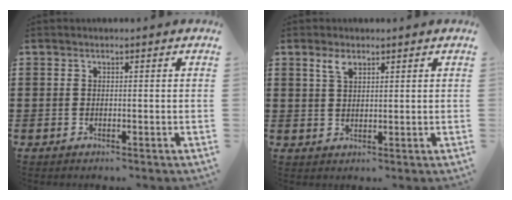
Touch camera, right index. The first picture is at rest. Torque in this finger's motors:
{"motor_torque": [0.38, 0.03, 0.11, 0.02]}